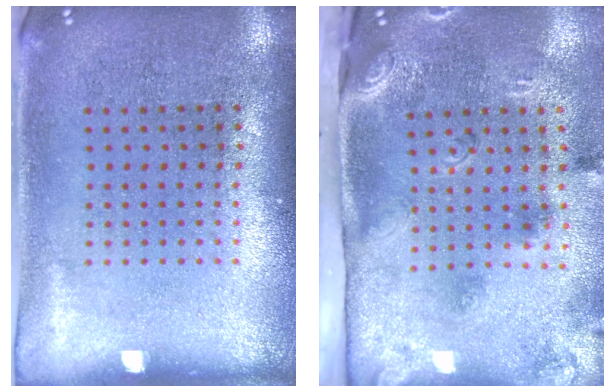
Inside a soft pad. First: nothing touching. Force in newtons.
{"total": 3.0, "press": 1.9, "slide": 2.3}